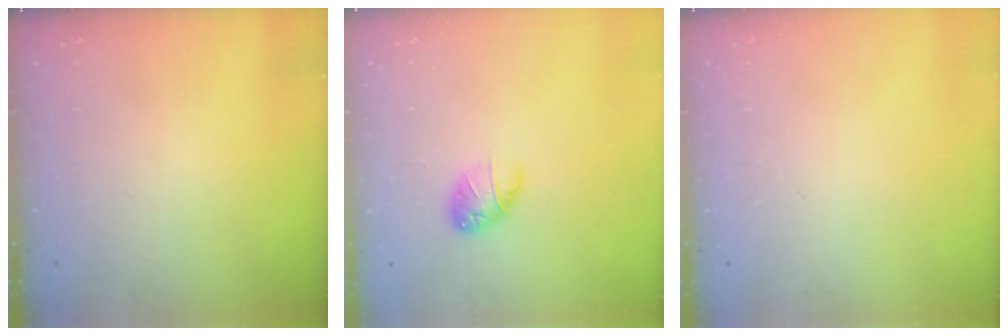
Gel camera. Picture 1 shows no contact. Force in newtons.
{"total": 7.1, "press": 7.0, "slide": 1.4}
{"total": 0.0}